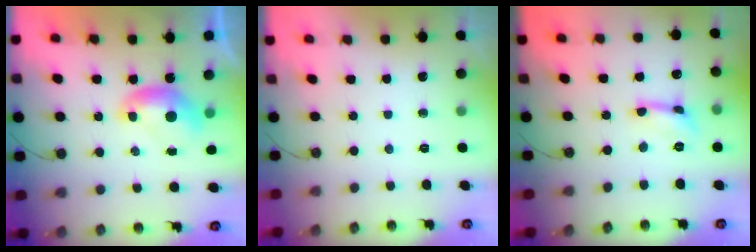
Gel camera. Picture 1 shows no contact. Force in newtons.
{"total": 0.0}
{"total": 0.0}